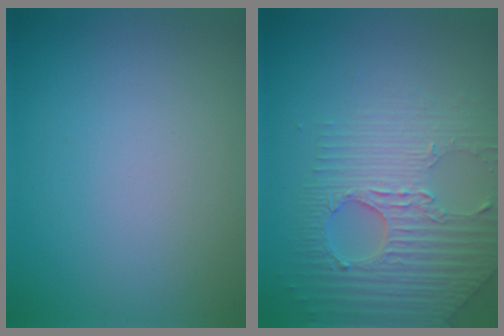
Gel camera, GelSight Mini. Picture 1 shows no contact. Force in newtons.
{"total": 4.1, "press": 3.9, "slide": 1.1}